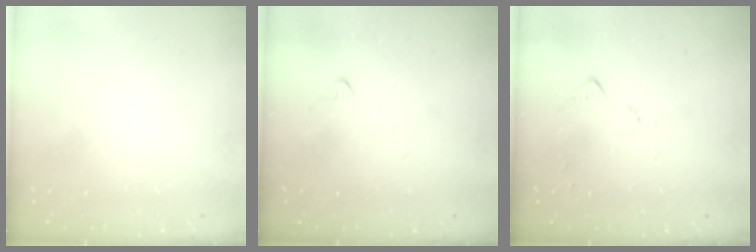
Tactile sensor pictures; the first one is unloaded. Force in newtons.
{"total": 5.4, "press": 5.3, "slide": 0.7}
{"total": 6.9, "press": 6.9, "slide": 0.8}